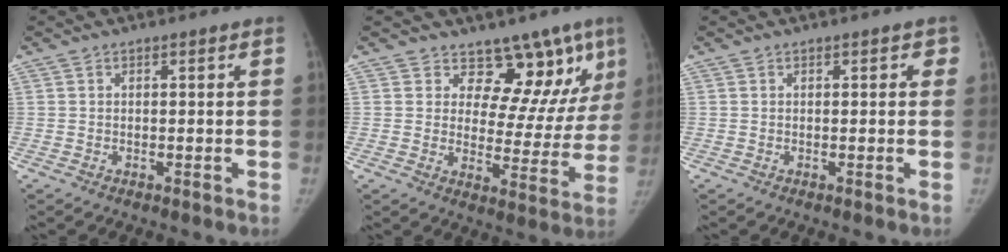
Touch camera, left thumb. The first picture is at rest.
{"total": 12.8, "force": [9.2, 6.8, 5.7], "torque": [-0.016, -0.060, 0.114]}
{"total": 1.0, "force": [0.4, 0.6, 0.6], "torque": [0.008, 0.002, -0.001]}